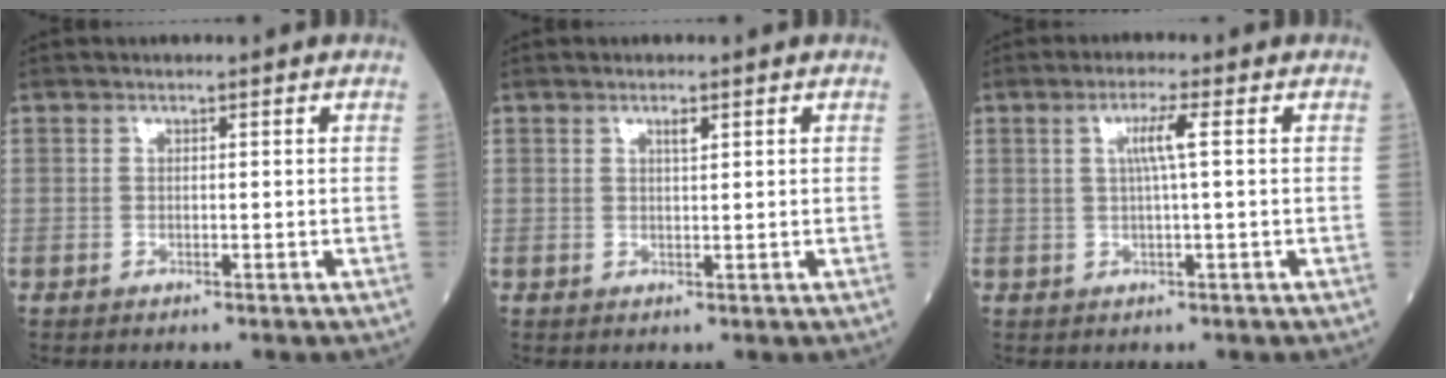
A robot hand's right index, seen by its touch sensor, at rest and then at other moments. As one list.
[{"total": 1.2, "force": [0.7, 0.2, 1.0], "torque": [-0.019, -0.002, 0.011]}, {"total": 3.5, "force": [0.7, -0.5, 3.4], "torque": [-0.065, 0.003, 0.011]}]